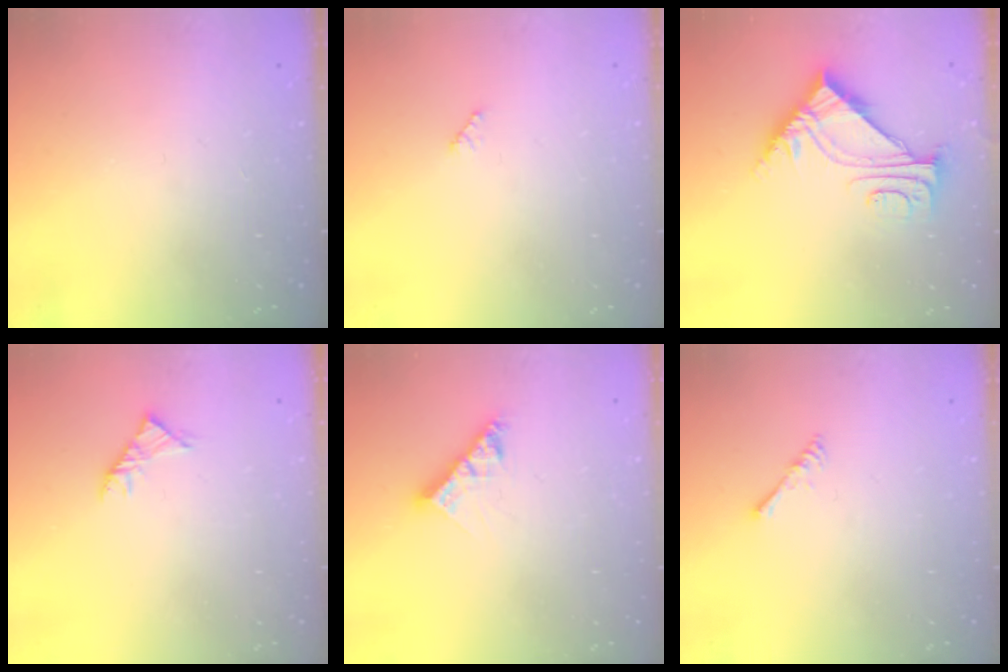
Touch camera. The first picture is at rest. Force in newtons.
{"total": 2.9, "press": 2.9, "slide": 0.4}
{"total": 8.0, "press": 8.0, "slide": 0.8}
{"total": 2.9, "press": 2.8, "slide": 0.8}
{"total": 8.8, "press": 8.7, "slide": 0.8}
{"total": 1.6, "press": 1.6, "slide": 0.4}